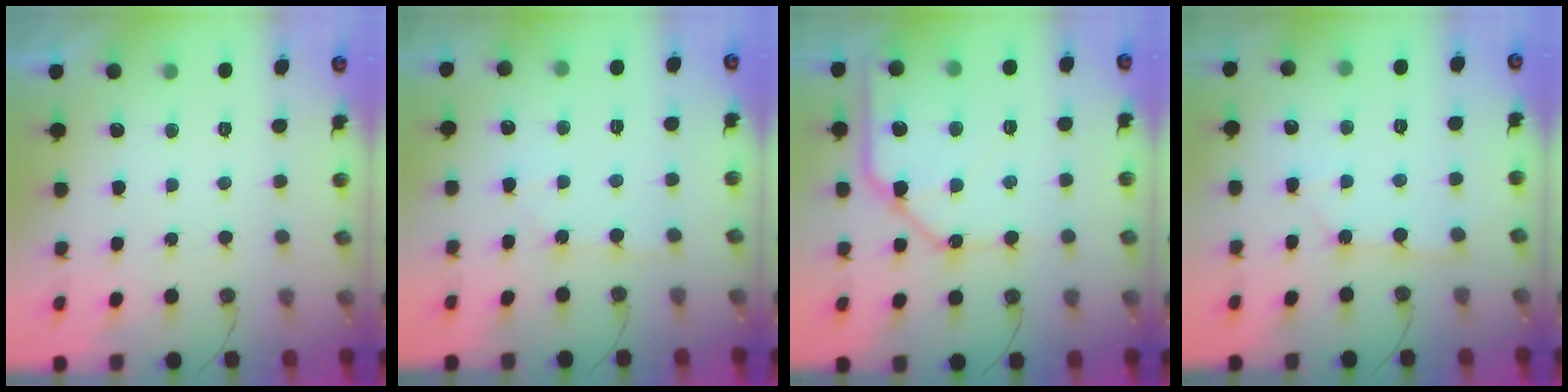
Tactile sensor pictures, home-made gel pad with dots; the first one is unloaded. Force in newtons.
{"total": 3.7, "press": 3.6, "slide": 0.6}
{"total": 14.1, "press": 14.0, "slide": 1.9}
{"total": 1.9, "press": 1.9, "slide": 0.3}